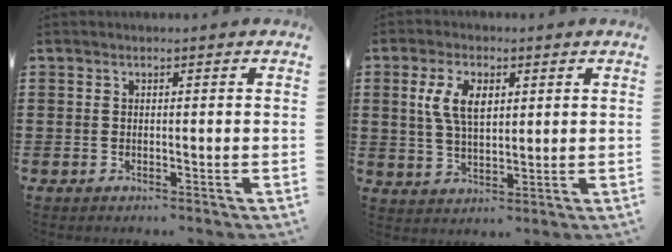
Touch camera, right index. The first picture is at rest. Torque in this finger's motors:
{"motor_torque": [1.31, 0.10, 0.66, 0.20]}